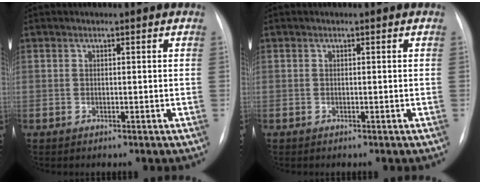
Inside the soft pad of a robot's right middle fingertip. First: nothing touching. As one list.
[{"total": 0.0}]